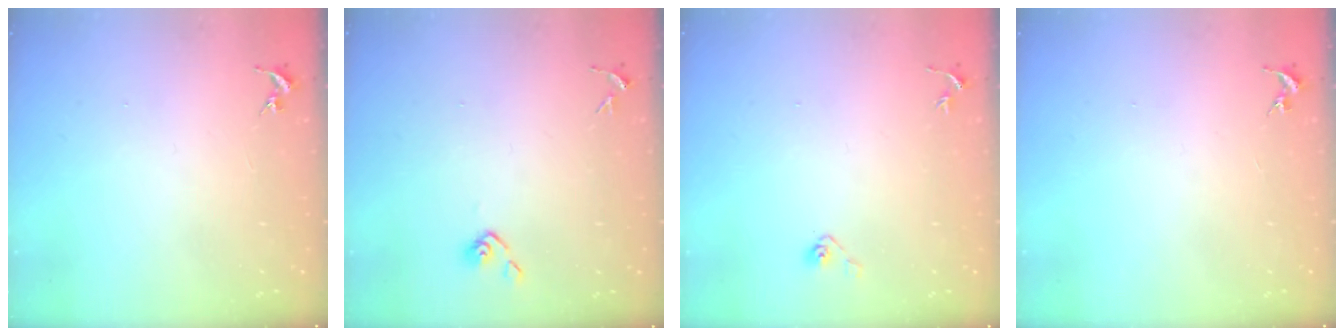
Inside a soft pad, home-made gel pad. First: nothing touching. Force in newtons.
{"total": 3.6, "press": 3.6, "slide": 0.8}
{"total": 3.9, "press": 3.7, "slide": 1.3}
{"total": 0.0}